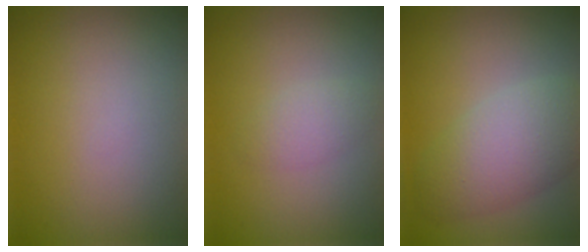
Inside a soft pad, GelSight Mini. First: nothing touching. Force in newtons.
{"total": 1.6, "press": 1.6, "slide": 0.1}
{"total": 5.3, "press": 5.3, "slide": 0.3}